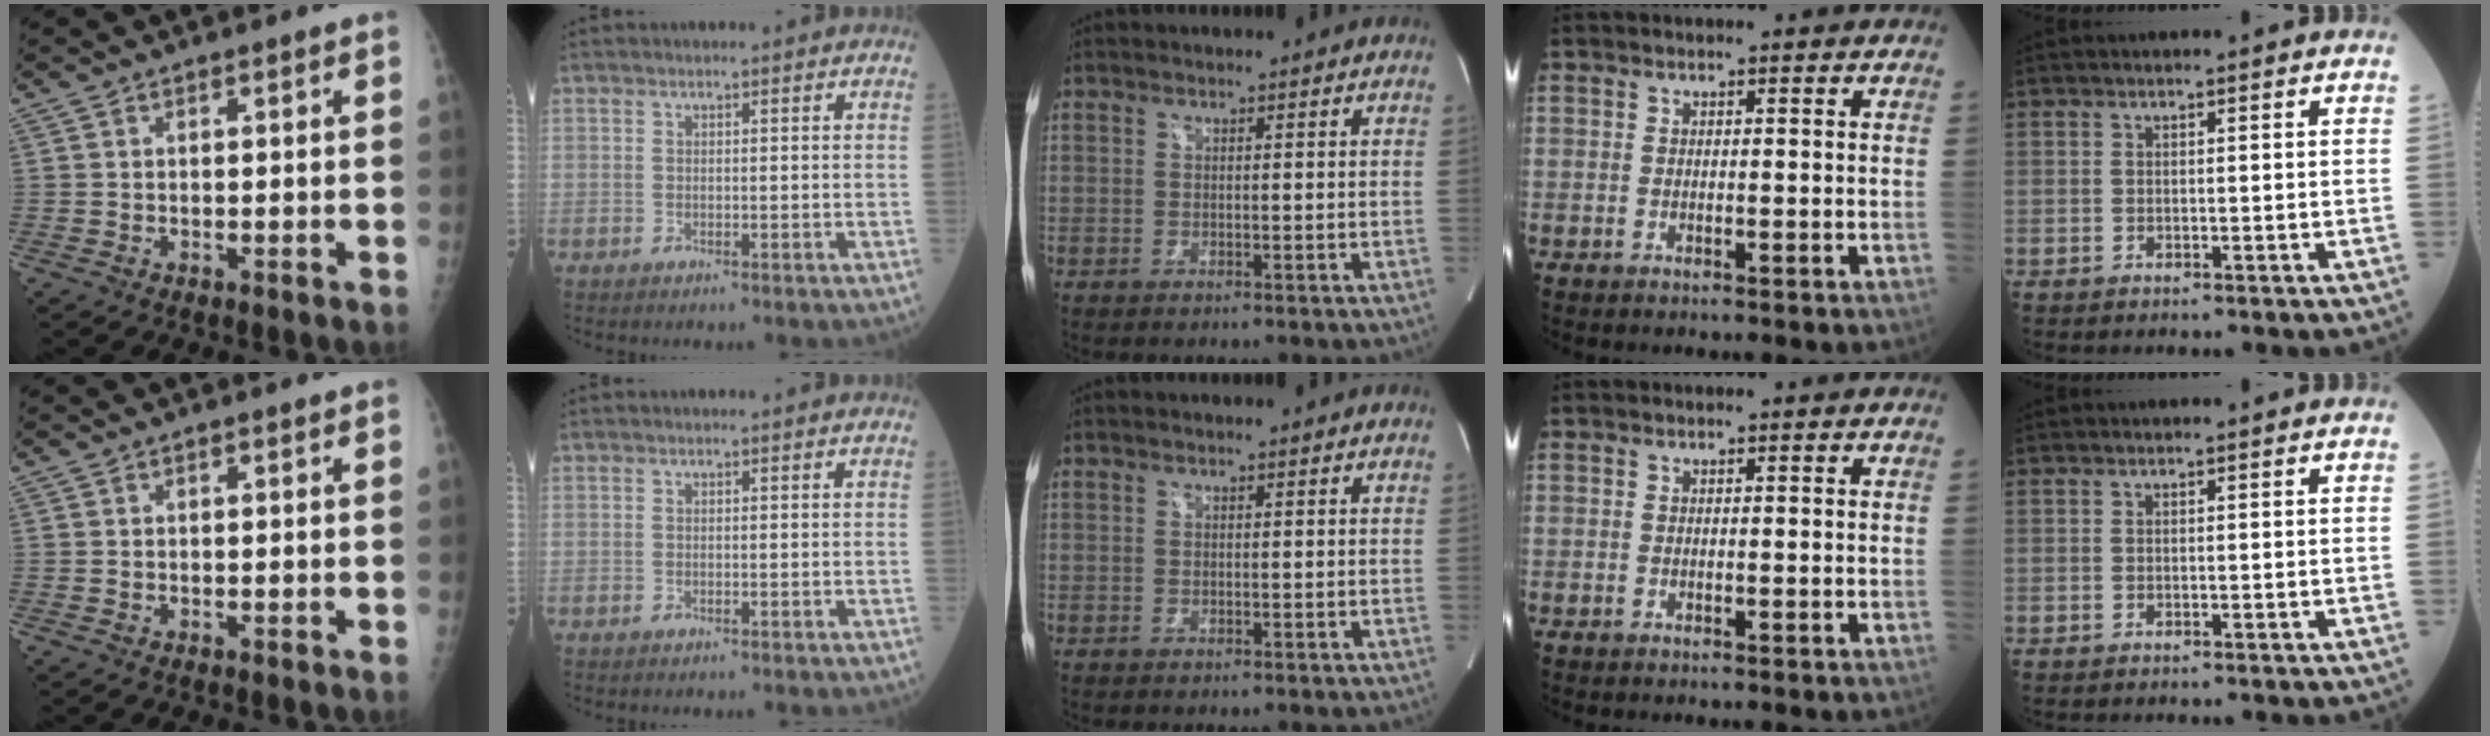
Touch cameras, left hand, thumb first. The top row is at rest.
{}